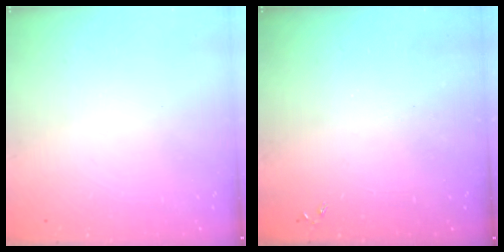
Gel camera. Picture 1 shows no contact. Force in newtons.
{"total": 0.0}